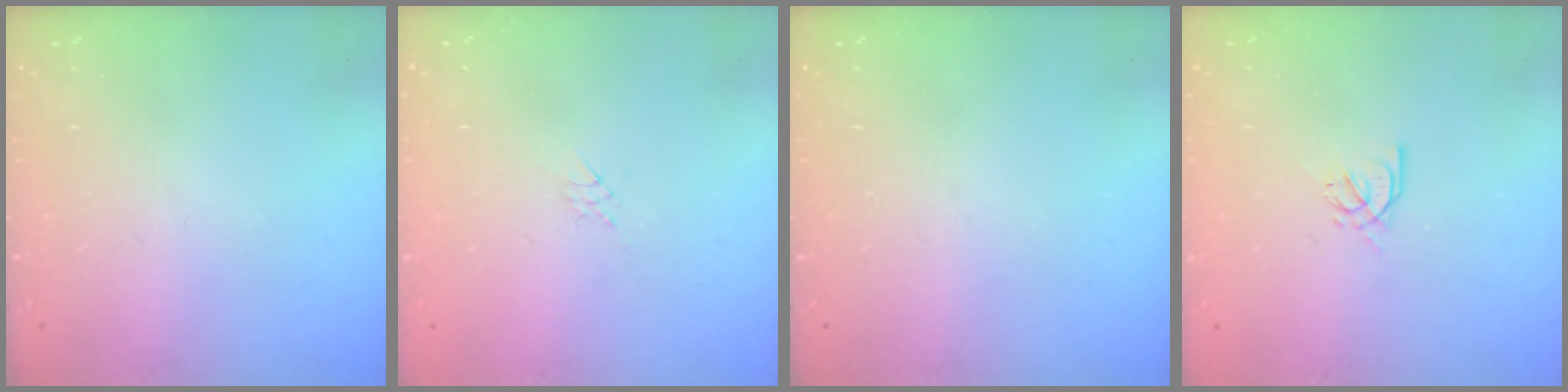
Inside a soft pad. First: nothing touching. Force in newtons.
{"total": 2.2, "press": 2.2, "slide": 0.4}
{"total": 0.0}
{"total": 2.4, "press": 2.4, "slide": 0.5}